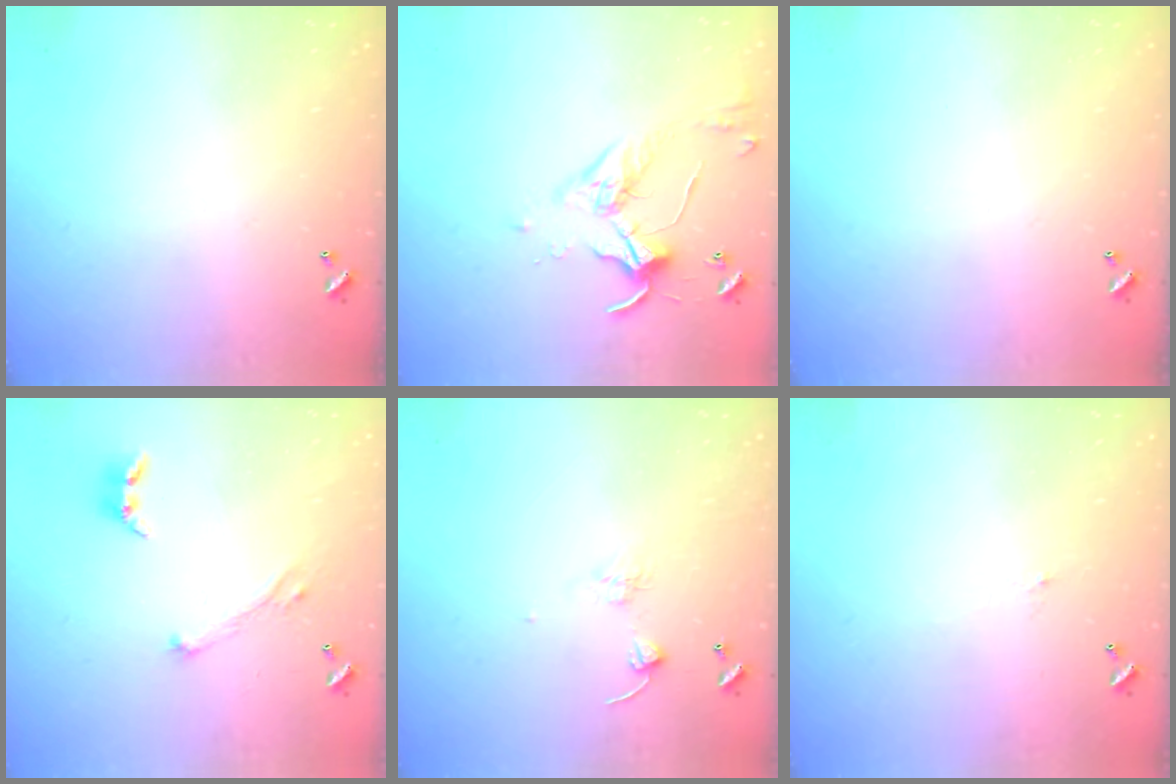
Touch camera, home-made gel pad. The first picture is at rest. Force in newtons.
{"total": 3.5, "press": 3.4, "slide": 0.8}
{"total": 0.0}
{"total": 2.9, "press": 2.8, "slide": 0.8}
{"total": 1.7, "press": 1.5, "slide": 0.7}
{"total": 0.8, "press": 0.7, "slide": 0.5}